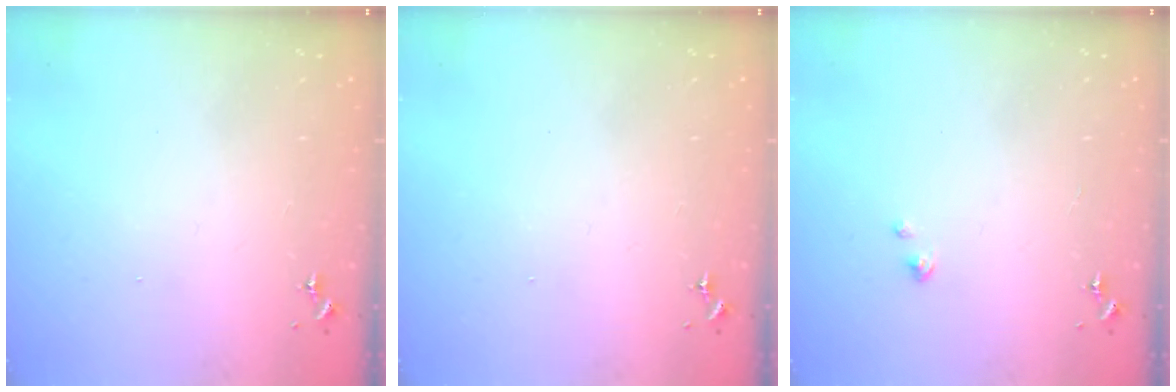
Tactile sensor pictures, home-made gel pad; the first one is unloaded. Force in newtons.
{"total": 0.0}
{"total": 1.6, "press": 1.6, "slide": 0.2}